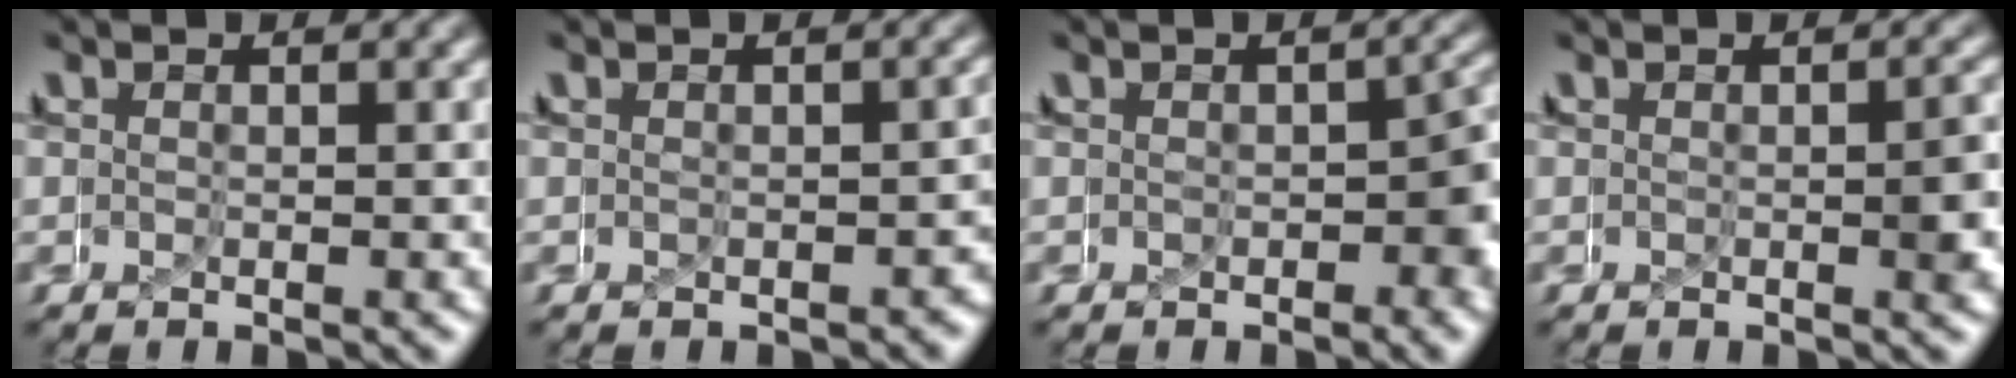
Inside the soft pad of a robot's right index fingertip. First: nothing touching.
{"total": 0.7, "force": [-0.6, 0.3, 0.2], "torque": [0.001, 0.001, -0.007]}
{"total": 2.5, "force": [-0.8, 1.4, 1.9], "torque": [-0.014, -0.001, -0.014]}
{"total": 1.1, "force": [-0.3, 0.1, 1.1], "torque": [-0.013, -0.001, -0.003]}